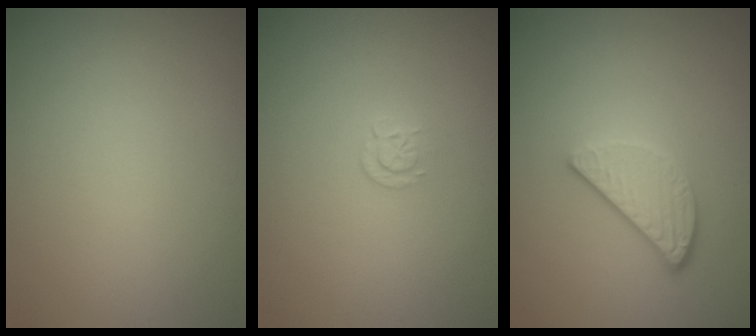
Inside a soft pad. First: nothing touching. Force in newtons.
{"total": 1.1, "press": 0.6, "slide": 0.9}
{"total": 3.2, "press": 2.6, "slide": 1.9}